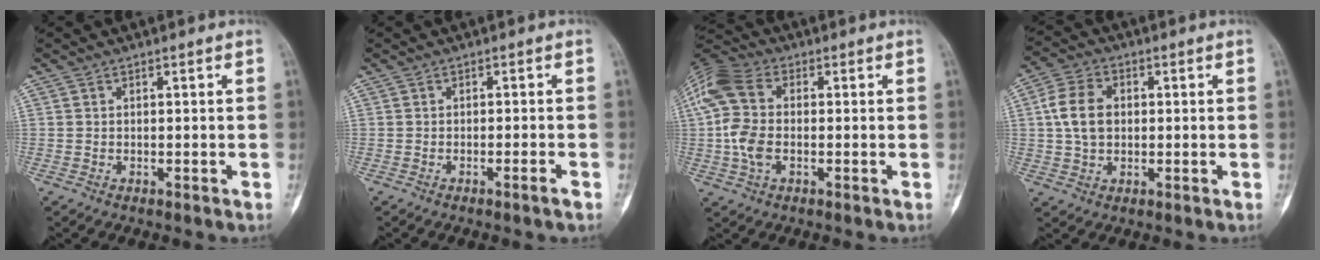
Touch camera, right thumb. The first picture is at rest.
{"total": 1.6, "force": [-1.1, -0.1, 1.2], "torque": [-0.024, 0.002, -0.016]}
{"total": 12.2, "force": [0.0, 7.7, 9.5], "torque": [-0.212, 0.020, -0.007]}
{"total": 8.5, "force": [1.0, 6.0, 5.9], "torque": [-0.102, 0.010, 0.013]}